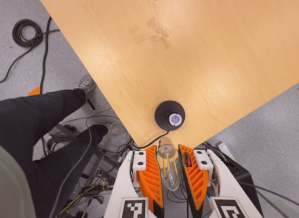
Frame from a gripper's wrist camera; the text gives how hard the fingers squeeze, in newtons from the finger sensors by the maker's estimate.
{"total": 21.6, "left": 23.2, "right": 20.1}